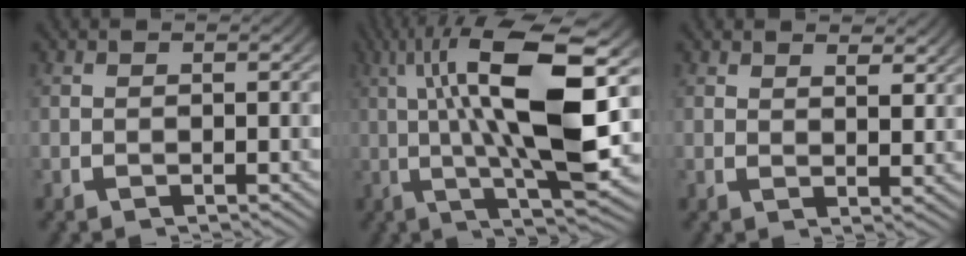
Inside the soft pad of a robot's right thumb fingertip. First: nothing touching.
{"total": 15.2, "force": [1.8, 5.4, 14.1], "torque": [-0.237, -0.018, 0.034]}
{"total": 2.3, "force": [1.9, 0.7, 1.0], "torque": [-0.005, -0.008, 0.031]}